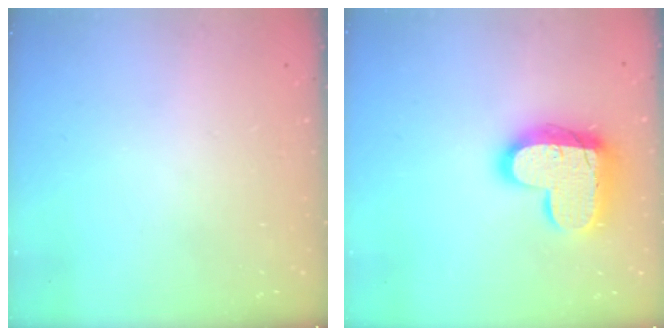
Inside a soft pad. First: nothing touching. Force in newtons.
{"total": 17.7, "press": 17.7, "slide": 1.3}